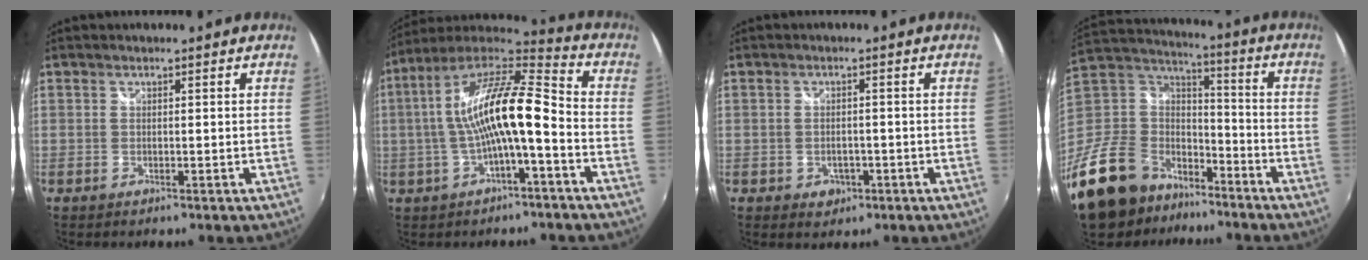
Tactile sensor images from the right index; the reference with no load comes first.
{"total": 15.8, "force": [-2.1, 3.3, 15.3], "torque": [-0.282, 0.019, -0.037]}
{"total": 3.7, "force": [-1.2, 3.0, 1.8], "torque": [-0.038, 0.000, -0.011]}
{"total": 24.4, "force": [-15.6, 15.3, 10.8], "torque": [-0.256, 0.027, -0.251]}